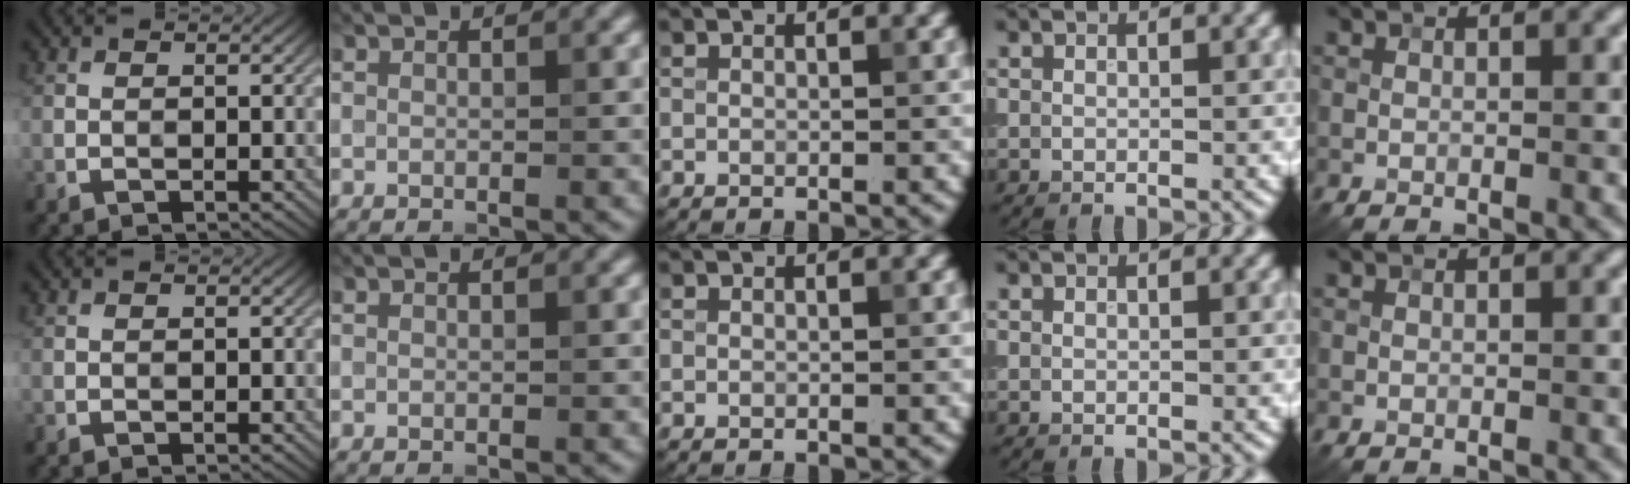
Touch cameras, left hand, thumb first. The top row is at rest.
{}